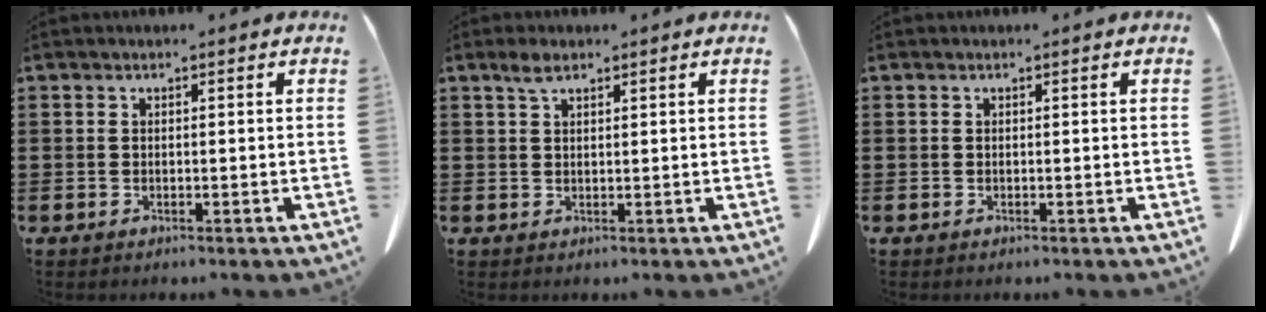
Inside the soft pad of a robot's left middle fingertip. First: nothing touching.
{"total": 2.2, "force": [1.4, 0.9, 1.5], "torque": [-0.033, 0.003, 0.026]}
{"total": 0.0}